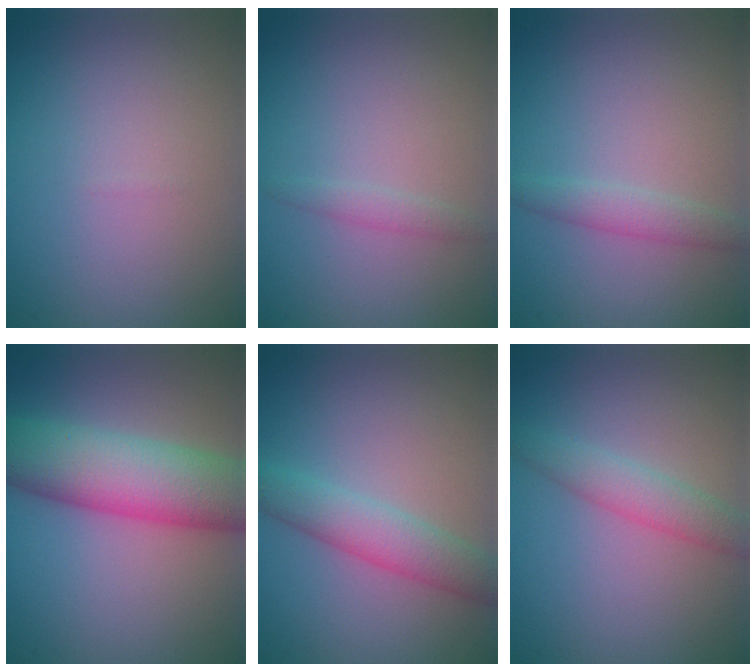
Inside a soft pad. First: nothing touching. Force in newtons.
{"total": 1.0, "press": 1.0, "slide": 0.1}
{"total": 1.9, "press": 1.9, "slide": 0.1}
{"total": 9.3, "press": 9.3, "slide": 0.1}
{"total": 3.7, "press": 3.7, "slide": 0.1}
{"total": 2.7, "press": 2.7, "slide": 0.1}